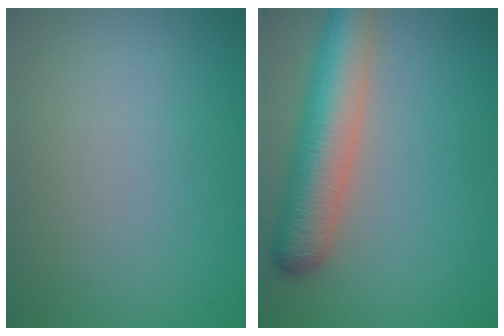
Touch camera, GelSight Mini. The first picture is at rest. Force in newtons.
{"total": 7.4, "press": 7.4, "slide": 0.5}